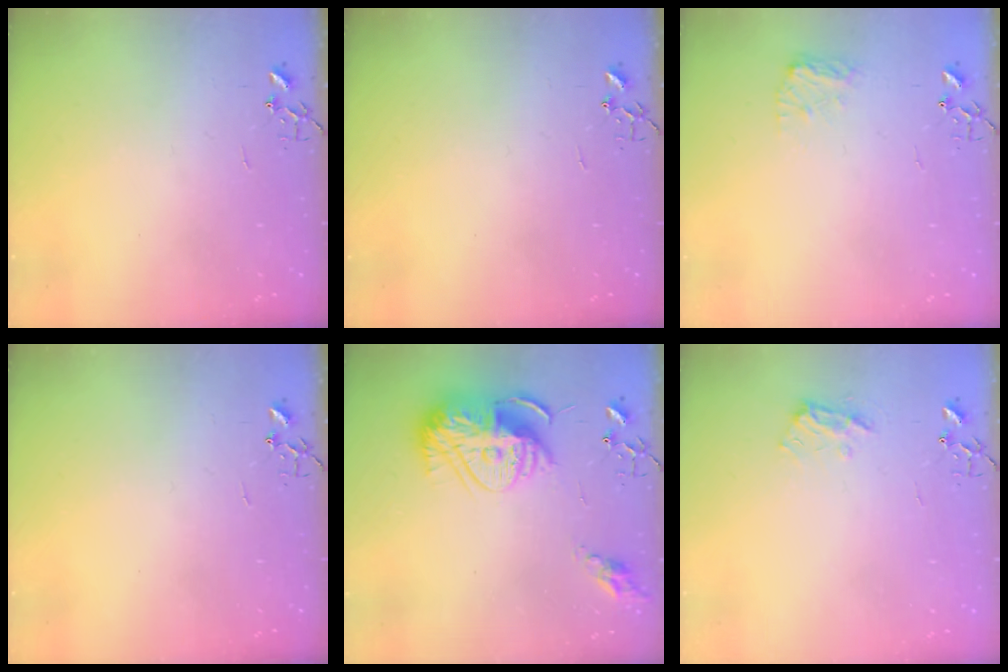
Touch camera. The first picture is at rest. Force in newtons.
{"total": 0.0}
{"total": 7.9, "press": 7.9, "slide": 0.3}
{"total": 0.0}
{"total": 15.8, "press": 15.8, "slide": 1.4}
{"total": 9.0, "press": 8.9, "slide": 1.1}